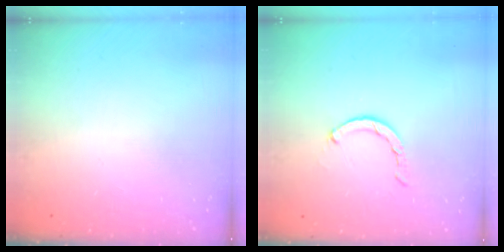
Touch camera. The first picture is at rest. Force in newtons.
{"total": 2.1, "press": 2.1, "slide": 0.2}